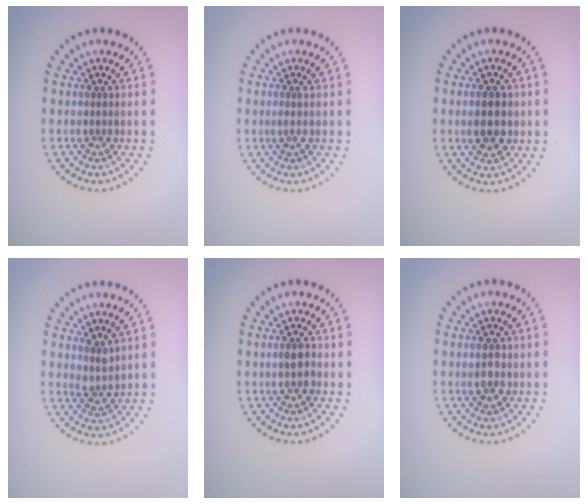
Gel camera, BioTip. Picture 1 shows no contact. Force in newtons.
{"total": 0.7, "press": 0.3, "slide": 0.6}
{"total": 3.2, "press": 3.2, "slide": 0.2}
{"total": 1.8, "press": 1.3, "slide": 1.2}
{"total": 1.6, "press": 1.6, "slide": 0.4}
{"total": 1.6, "press": 1.6, "slide": 0.3}